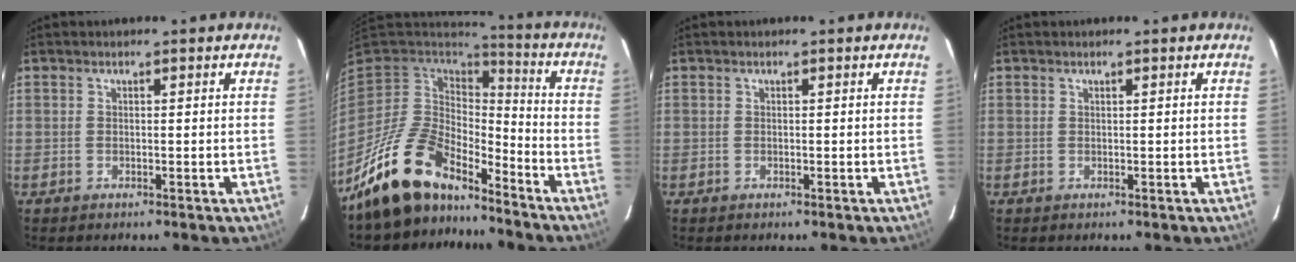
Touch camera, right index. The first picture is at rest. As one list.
[{"total": 15.8, "force": [-12.6, 6.5, 6.8], "torque": [-0.149, -0.003, -0.225]}, {"total": 0.0}, {"total": 0.0}]